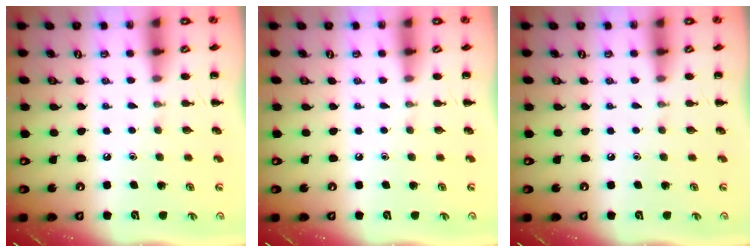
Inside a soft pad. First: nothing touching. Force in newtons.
{"total": 0.0}
{"total": 0.0}